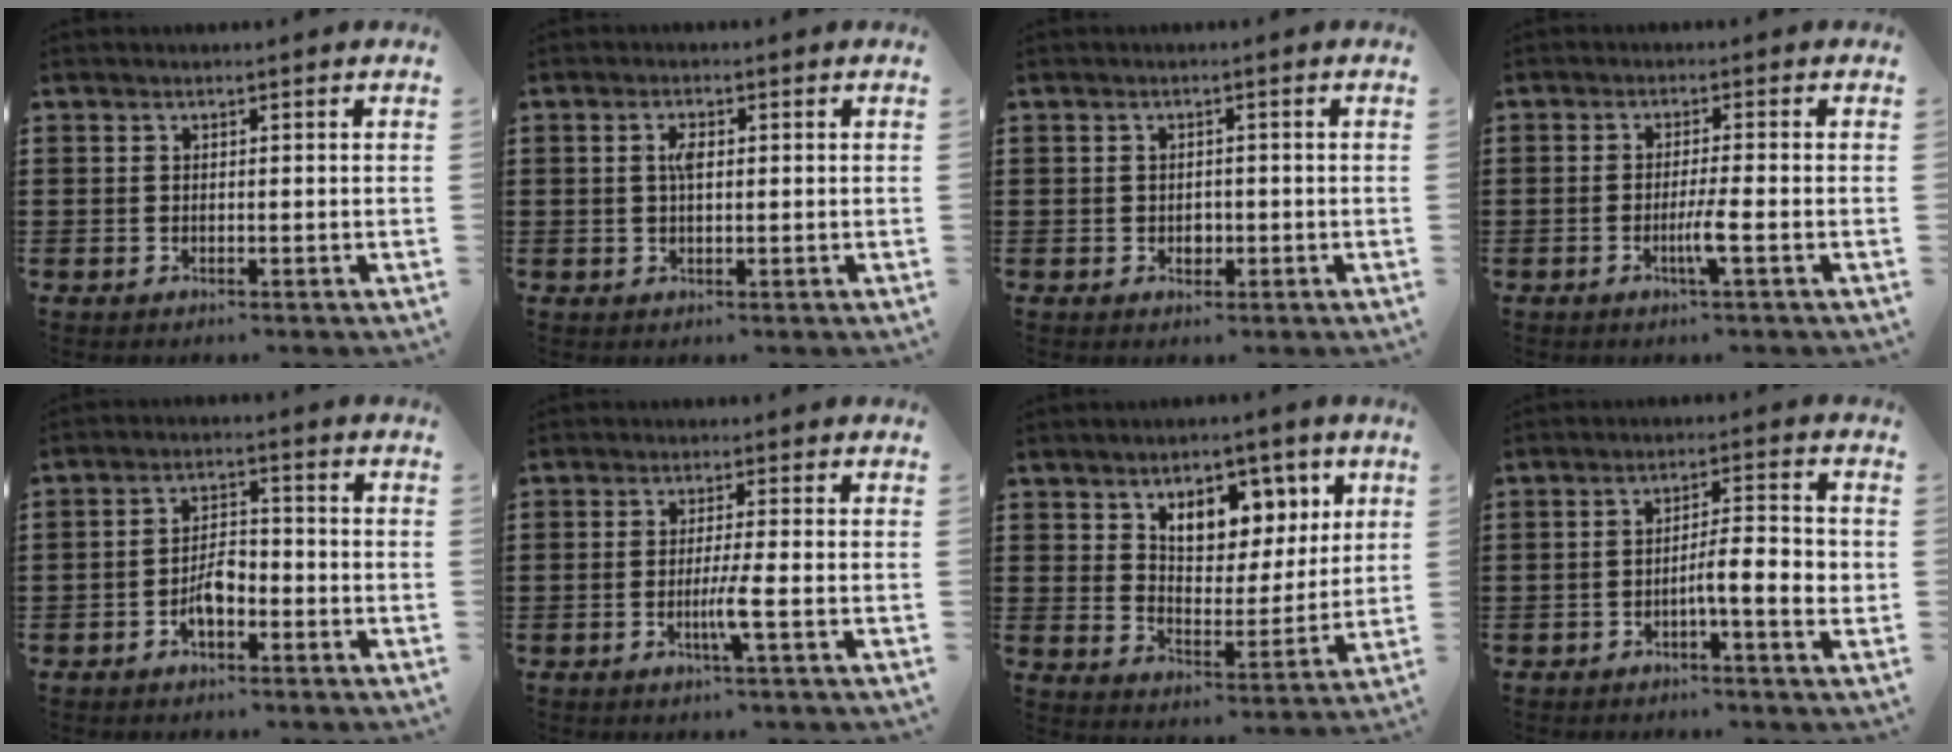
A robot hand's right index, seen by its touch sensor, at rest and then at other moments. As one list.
[{"total": 2.5, "force": [0.4, 1.0, 2.3], "torque": [-0.047, 0.006, 0.005]}, {"total": 1.5, "force": [-0.3, 1.1, 0.9], "torque": [-0.019, 0.003, -0.006]}, {"total": 3.5, "force": [-1.4, -0.3, 3.3], "torque": [-0.063, -0.012, -0.028]}, {"total": 4.3, "force": [-2.2, 1.8, 3.2], "torque": [-0.070, 0.002, -0.045]}, {"total": 3.8, "force": [-1.3, -0.5, 3.5], "torque": [-0.067, -0.016, -0.027]}, {"total": 7.8, "force": [4.5, 4.9, 4.1], "torque": [-0.076, -0.009, 0.072]}, {"total": 5.6, "force": [-1.7, 0.8, 5.3], "torque": [-0.082, -0.001, -0.033]}]